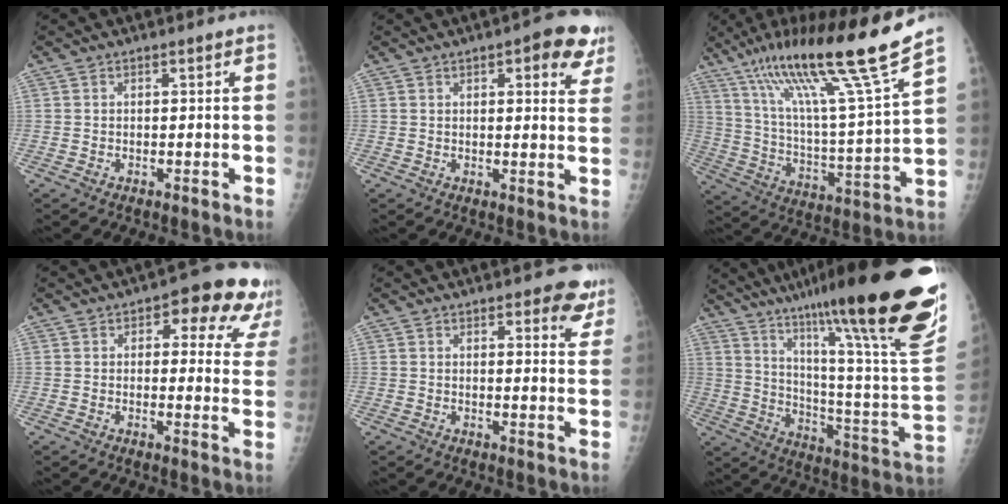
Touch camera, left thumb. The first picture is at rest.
{"total": 8.9, "force": [4.7, 3.1, 6.8], "torque": [-0.050, -0.013, 0.049]}
{"total": 22.9, "force": [16.0, 0.0, 16.4], "torque": [-0.257, -0.068, 0.278]}
{"total": 13.3, "force": [7.6, 6.3, 8.9], "torque": [-0.049, -0.026, 0.074]}
{"total": 6.9, "force": [4.5, 2.6, 4.5], "torque": [-0.021, -0.022, 0.048]}
{"total": 37.0, "force": [23.5, 4.8, 28.2], "torque": [-0.326, -0.084, 0.353]}